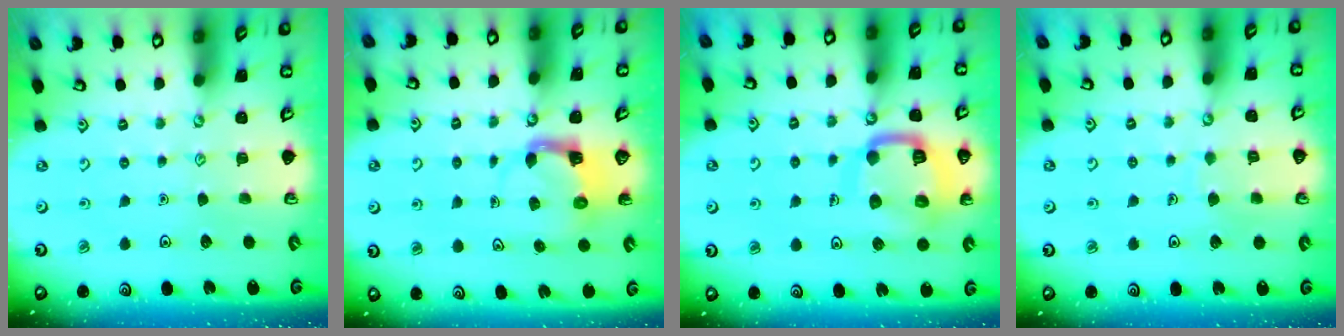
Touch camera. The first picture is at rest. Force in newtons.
{"total": 3.9, "press": 3.8, "slide": 0.7}
{"total": 15.4, "press": 15.3, "slide": 1.6}
{"total": 5.0, "press": 5.0, "slide": 0.5}